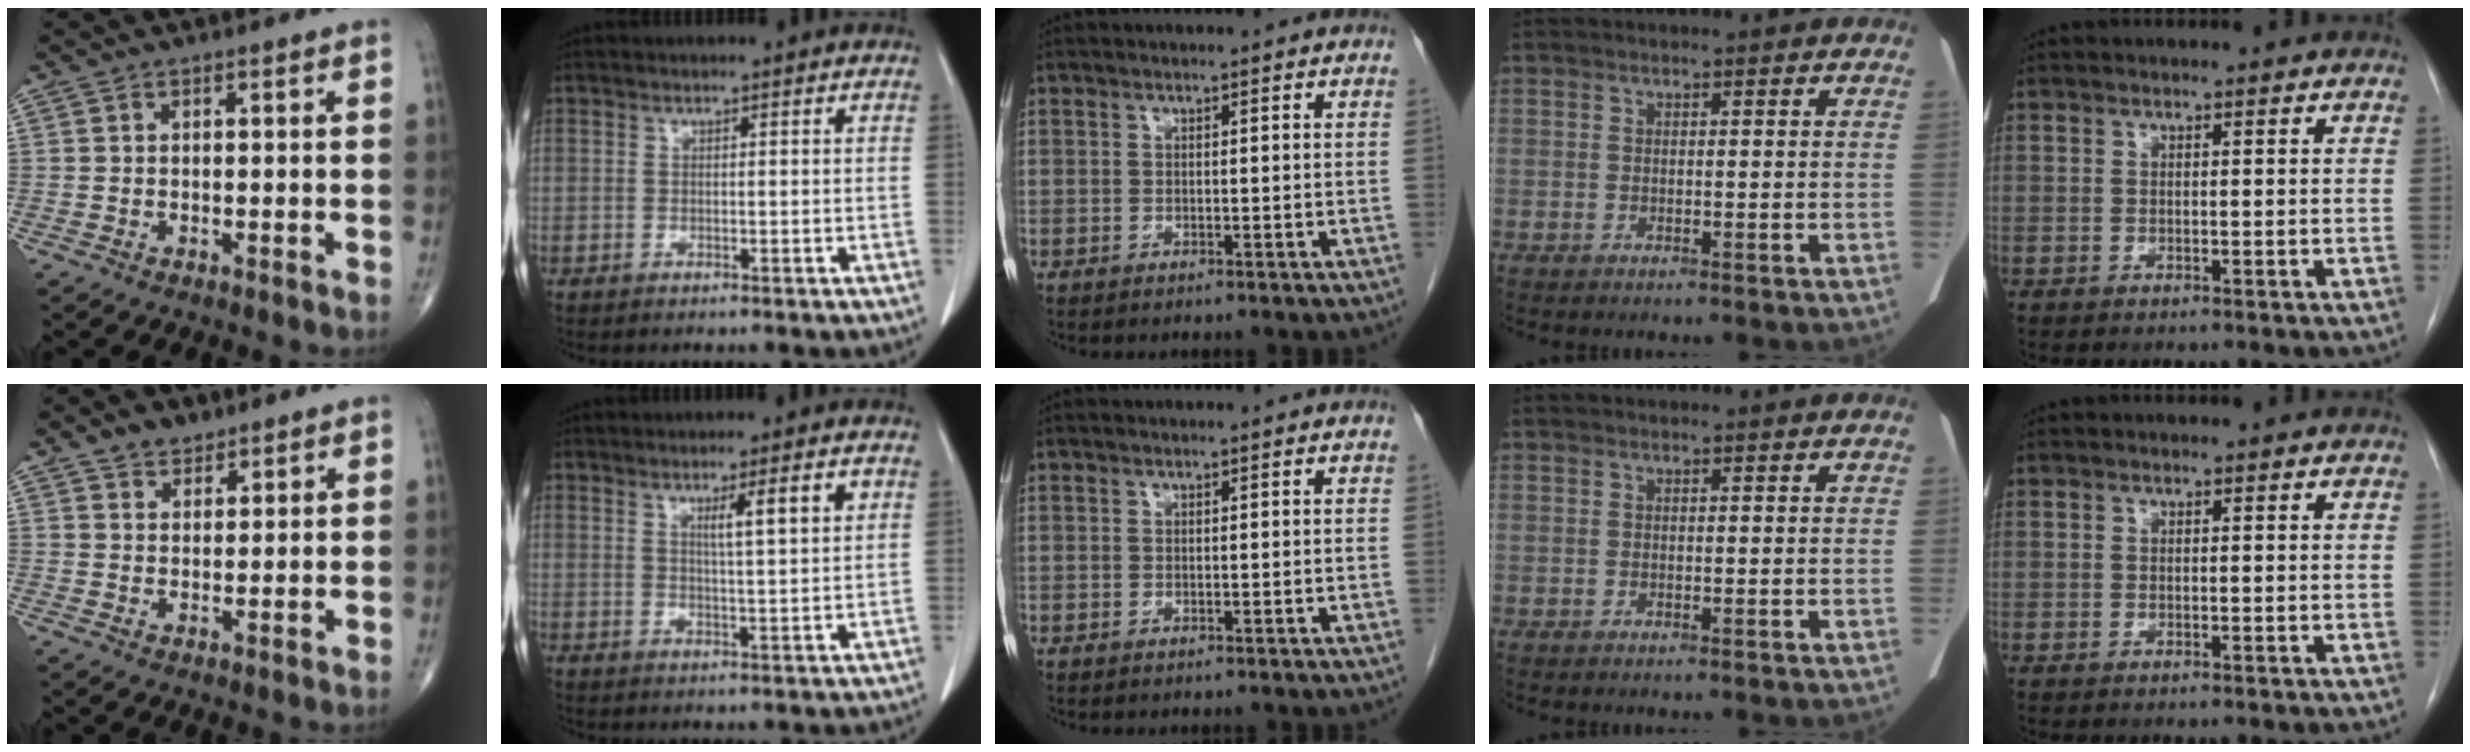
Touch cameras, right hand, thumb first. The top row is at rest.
{"thumb": {"total": 4.0, "force": [3.0, 2.4, 1.3], "torque": [-0.003, -0.019, 0.051]}, "index": {"total": 5.4, "force": [2.4, 0.1, 4.8], "torque": [-0.072, -0.002, 0.038]}}